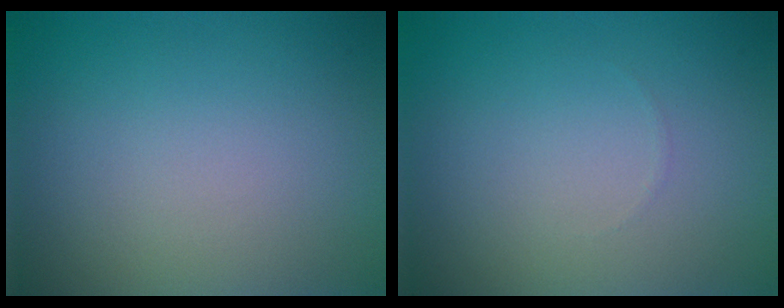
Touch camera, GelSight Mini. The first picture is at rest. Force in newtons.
{"total": 0.0}